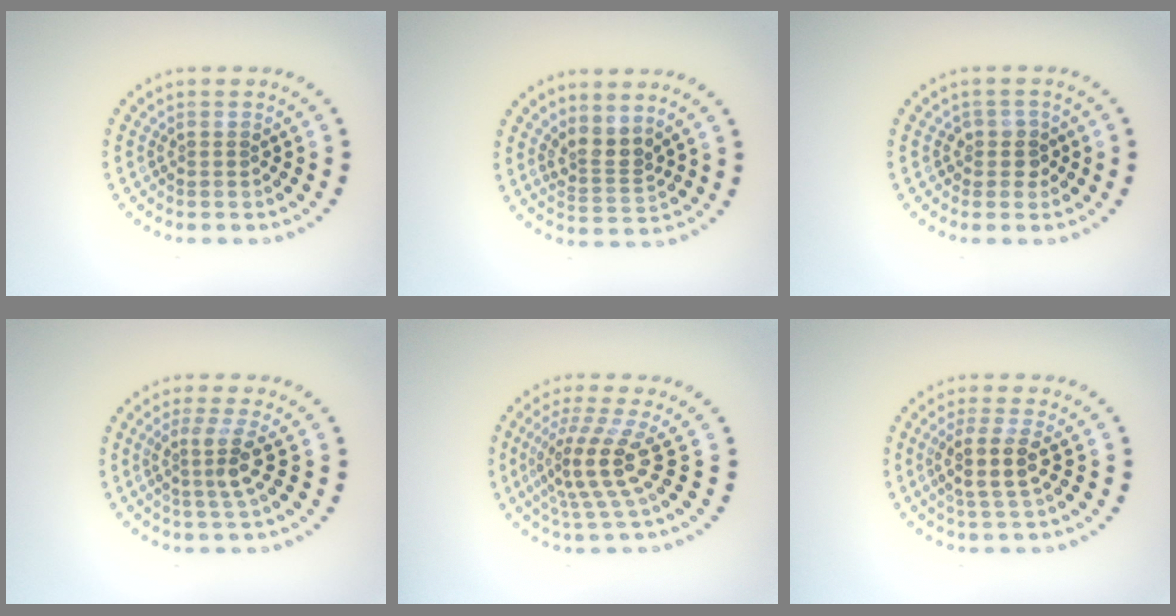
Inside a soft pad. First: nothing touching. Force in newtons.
{"total": 2.6, "press": 1.8, "slide": 1.9}
{"total": 1.8, "press": 1.5, "slide": 1.0}
{"total": 2.8, "press": 2.1, "slide": 1.9}
{"total": 4.4, "press": 3.0, "slide": 3.2}
{"total": 3.0, "press": 2.6, "slide": 1.4}